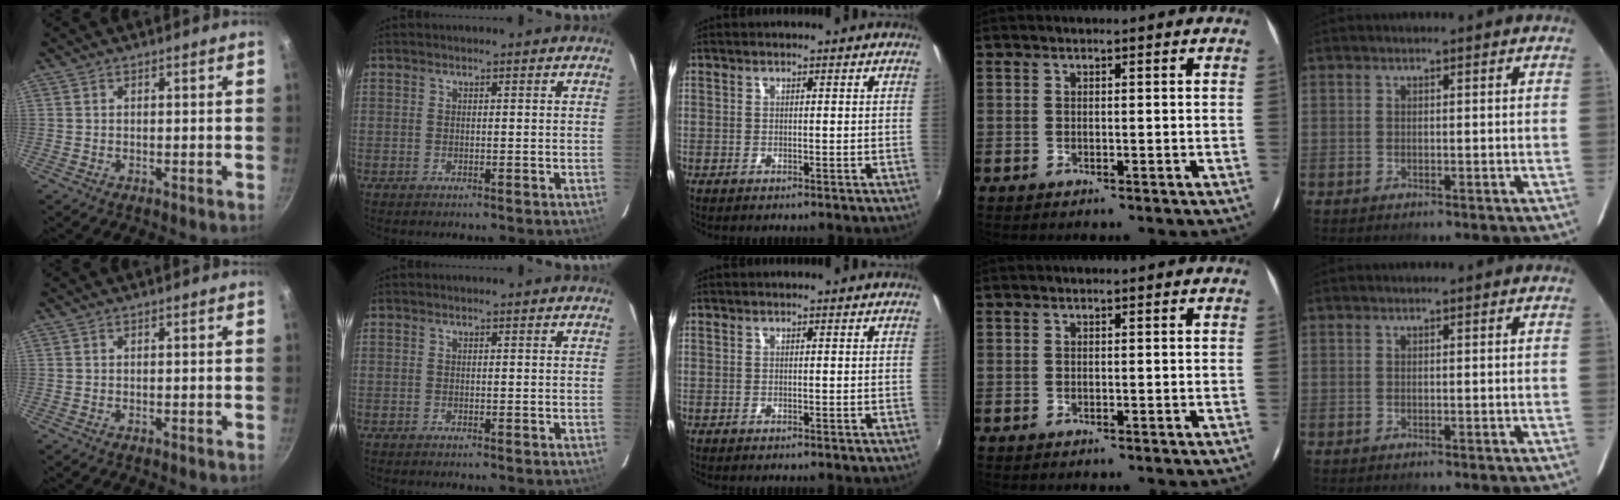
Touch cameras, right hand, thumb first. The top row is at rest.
{}